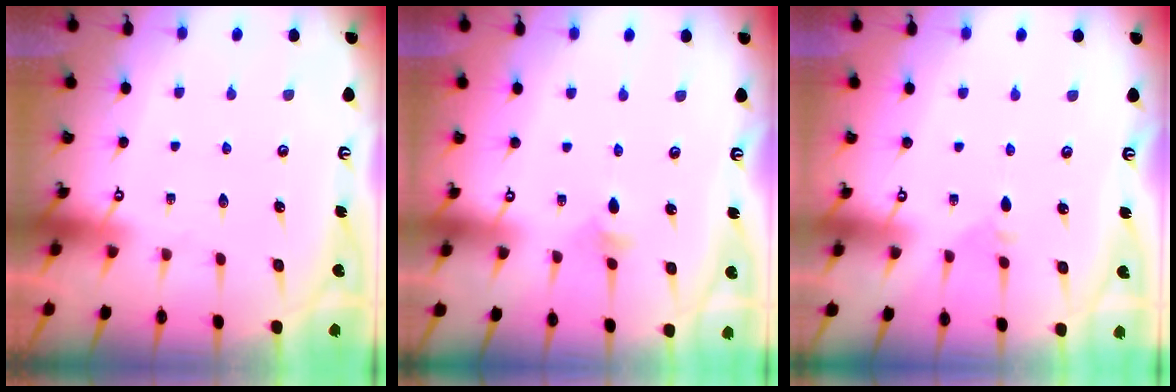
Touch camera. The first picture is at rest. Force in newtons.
{"total": 2.6, "press": 2.6, "slide": 0.5}
{"total": 2.2, "press": 2.1, "slide": 0.6}